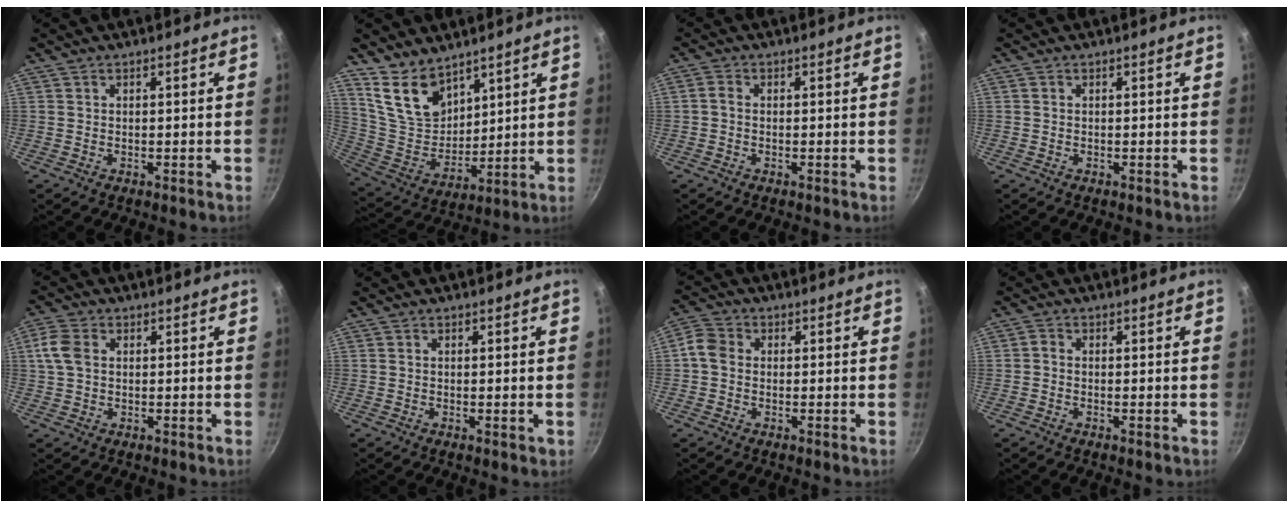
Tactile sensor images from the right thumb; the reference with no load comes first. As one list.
[{"total": 12.3, "force": [8.6, 6.9, 5.6], "torque": [-0.077, -0.060, 0.182]}, {"total": 1.5, "force": [-0.3, 1.1, 1.0], "torque": [-0.023, 0.008, -0.010]}, {"total": 0.0}, {"total": 5.3, "force": [0.8, 3.8, 3.6], "torque": [-0.071, 0.008, 0.010]}, {"total": 1.3, "force": [-0.3, 0.4, 1.2], "torque": [-0.018, -0.001, -0.005]}, {"total": 4.4, "force": [-0.3, 3.8, 2.3], "torque": [-0.039, 0.011, -0.024]}, {"total": 1.5, "force": [-0.7, 0.6, 1.1], "torque": [-0.035, 0.009, -0.021]}]